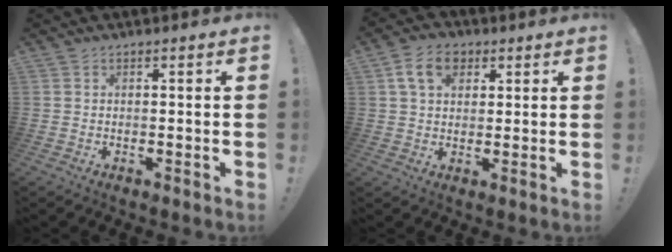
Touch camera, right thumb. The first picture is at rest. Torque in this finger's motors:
{"motor_torque": [0.62, 1.61, 0.56, 0.22, 0.10]}